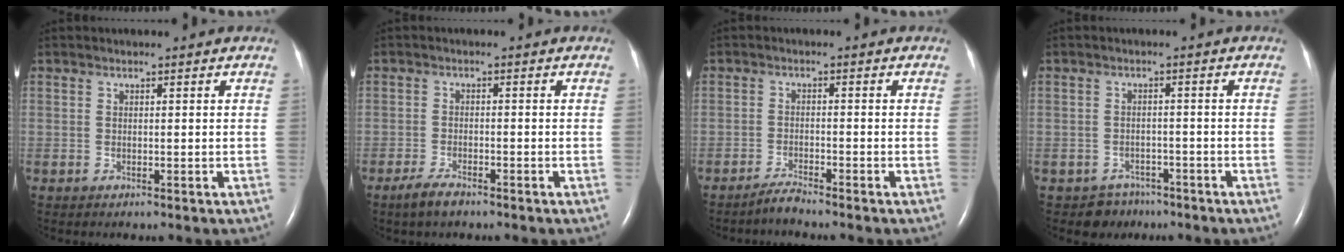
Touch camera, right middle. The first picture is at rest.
{"total": 3.1, "force": [-2.4, 0.8, 1.8], "torque": [-0.048, -0.006, -0.044]}
{"total": 2.0, "force": [-2.0, -0.3, 0.4], "torque": [-0.012, -0.008, -0.039]}
{"total": 3.4, "force": [-2.5, 2.2, -0.4], "torque": [0.004, 0.009, -0.035]}